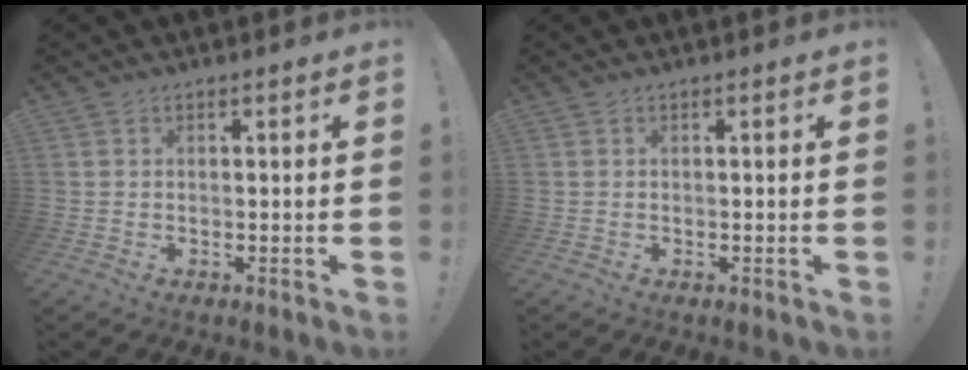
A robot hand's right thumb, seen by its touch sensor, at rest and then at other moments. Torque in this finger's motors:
{"motor_torque": [0.00, 0.00, 0.00, 0.00, 0.00]}